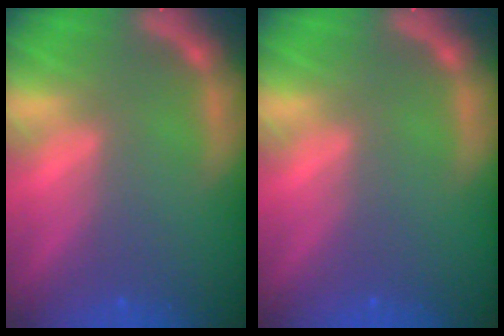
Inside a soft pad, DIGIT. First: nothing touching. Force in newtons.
{"total": 0.0}